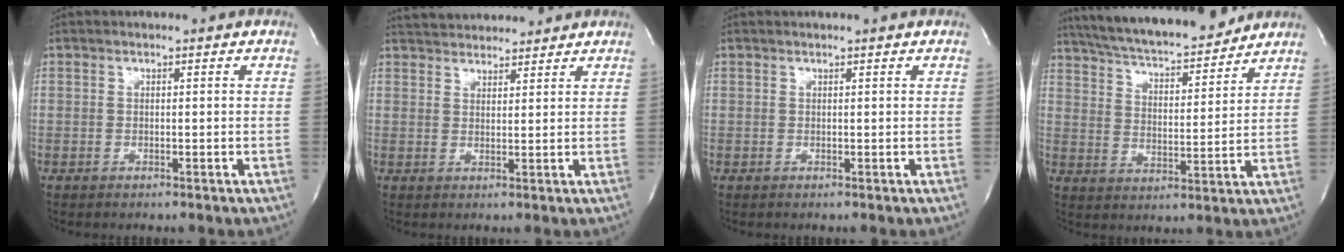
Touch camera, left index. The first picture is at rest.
{"total": 8.5, "force": [8.0, 2.0, 1.9], "torque": [-0.028, 0.026, 0.119]}
{"total": 1.1, "force": [1.0, -0.1, 0.5], "torque": [-0.008, 0.008, 0.016]}
{"total": 17.6, "force": [15.9, 2.7, 7.0], "torque": [-0.124, 0.013, 0.249]}